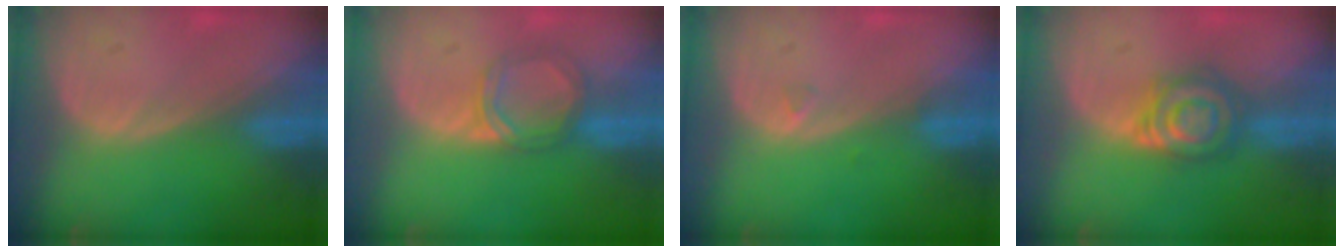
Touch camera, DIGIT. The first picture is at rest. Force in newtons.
{"total": 4.1, "press": 4.1, "slide": 0.4}
{"total": 0.7, "press": 0.7, "slide": 0.2}
{"total": 6.6, "press": 6.4, "slide": 1.4}